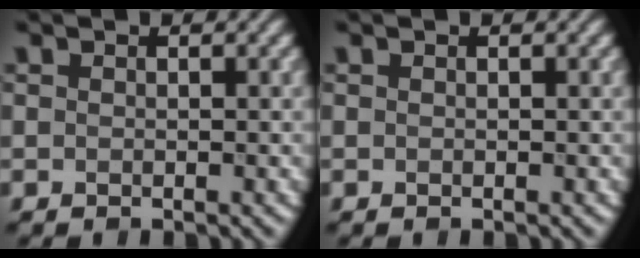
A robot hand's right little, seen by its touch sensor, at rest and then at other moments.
{"total": 0.0}